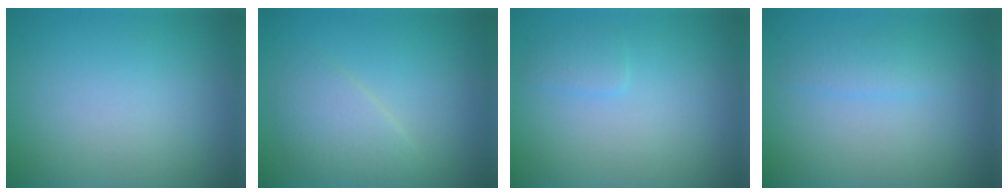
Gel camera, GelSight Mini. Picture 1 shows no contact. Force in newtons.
{"total": 2.6, "press": 2.5, "slide": 0.2}
{"total": 1.0, "press": 1.0, "slide": 0.0}
{"total": 1.2, "press": 1.2, "slide": 0.1}